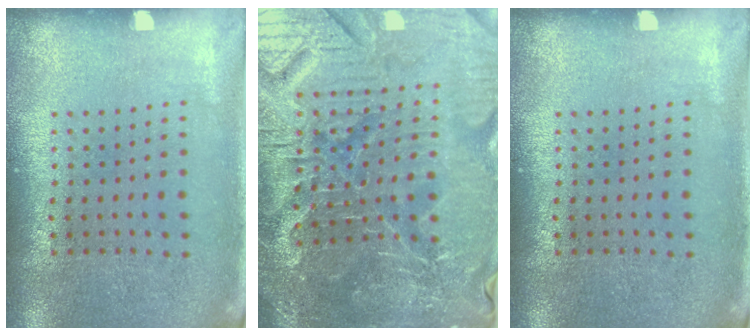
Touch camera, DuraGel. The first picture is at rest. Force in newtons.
{"total": 5.6, "press": 5.3, "slide": 1.7}
{"total": 0.0}